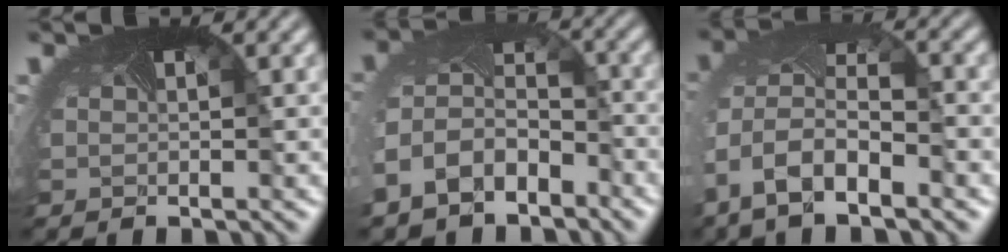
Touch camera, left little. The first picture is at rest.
{"total": 7.6, "force": [-4.2, 5.5, 3.1], "torque": [-0.099, -0.027, -0.073]}
{"total": 9.7, "force": [-4.4, 5.6, 6.7], "torque": [-0.151, -0.028, -0.050]}